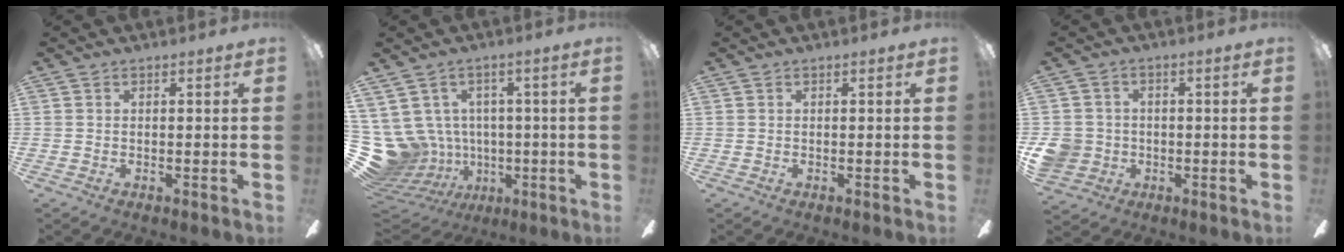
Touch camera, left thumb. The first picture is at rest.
{"total": 12.2, "force": [-0.6, 11.5, 3.8], "torque": [-0.141, -0.013, 0.009]}
{"total": 0.0}
{"total": 6.7, "force": [-1.2, 6.3, 2.0], "torque": [-0.062, 0.015, -0.021]}